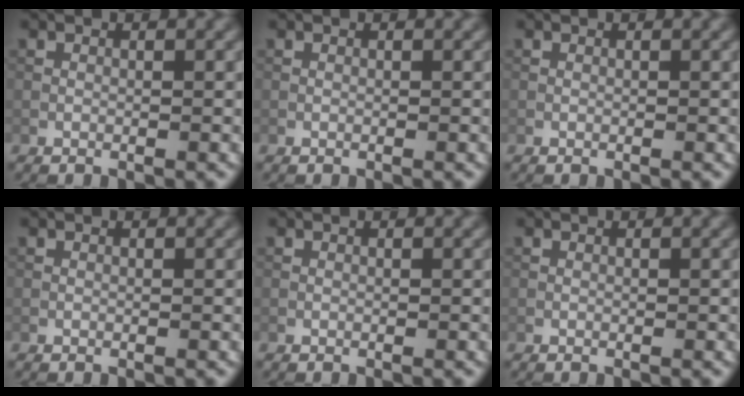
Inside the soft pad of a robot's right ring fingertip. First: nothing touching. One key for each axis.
{"total": 0.0}
{"total": 0.0}
{"total": 0.0}
{"total": 0.0}
{"total": 0.0}